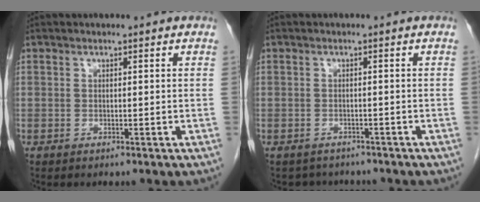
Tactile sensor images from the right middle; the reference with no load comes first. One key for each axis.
{"total": 3.9, "fx": -3.5, "fy": 1.8, "fz": 0.1, "tx": -0.001, "ty": 0.006, "tz": -0.045}